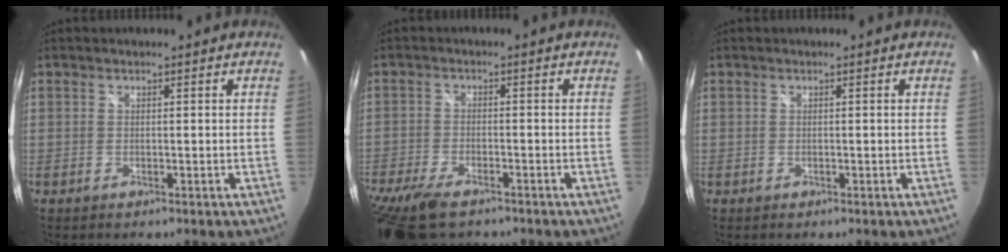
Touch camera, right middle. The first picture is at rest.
{"total": 13.7, "force": [-9.9, 5.4, 7.8], "torque": [-0.198, -0.050, -0.178]}
{"total": 0.0}